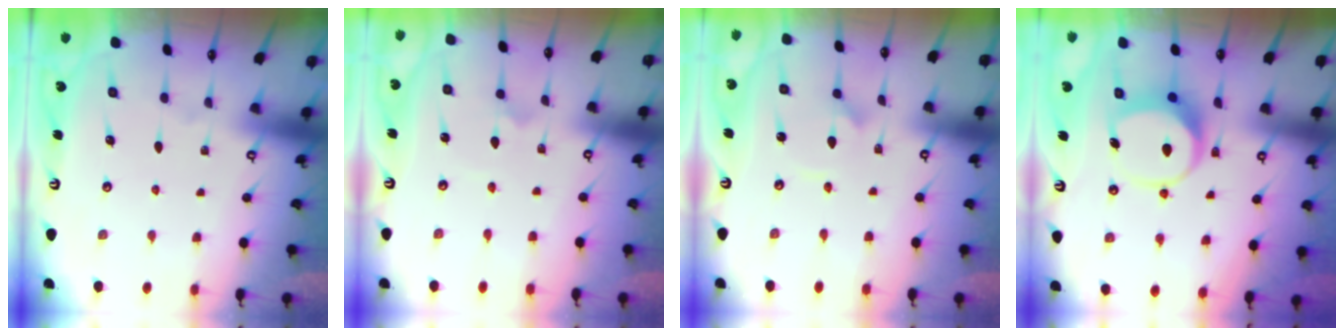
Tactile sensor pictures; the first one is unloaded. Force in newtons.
{"total": 2.4, "press": 2.4, "slide": 0.2}
{"total": 2.9, "press": 2.9, "slide": 0.2}
{"total": 9.2, "press": 9.1, "slide": 0.9}